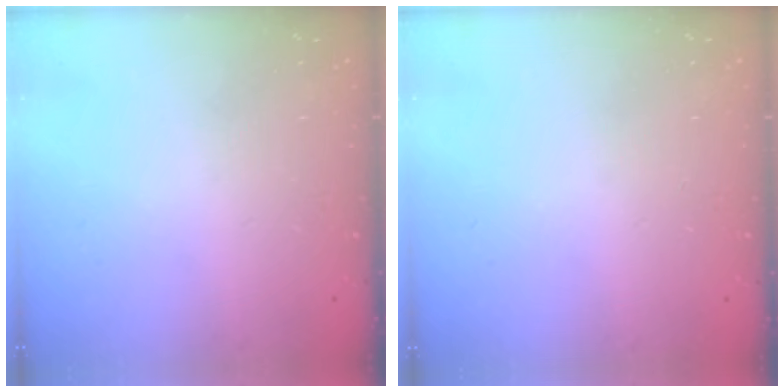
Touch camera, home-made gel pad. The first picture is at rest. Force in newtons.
{"total": 0.8, "press": 0.5, "slide": 0.6}